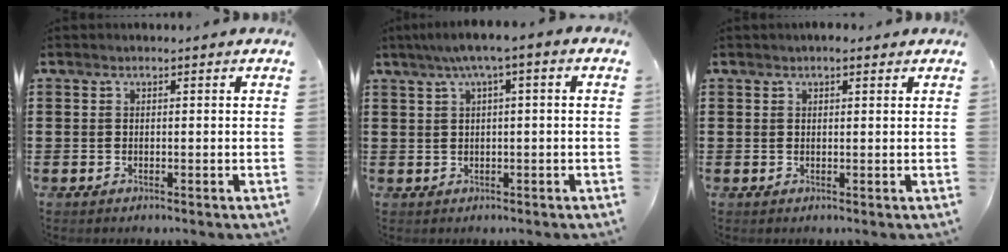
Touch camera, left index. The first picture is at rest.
{"total": 3.3, "force": [0.2, 0.3, 3.3], "torque": [-0.061, 0.003, -0.002]}
{"total": 1.4, "force": [1.0, 0.3, 0.9], "torque": [-0.019, 0.003, 0.018]}